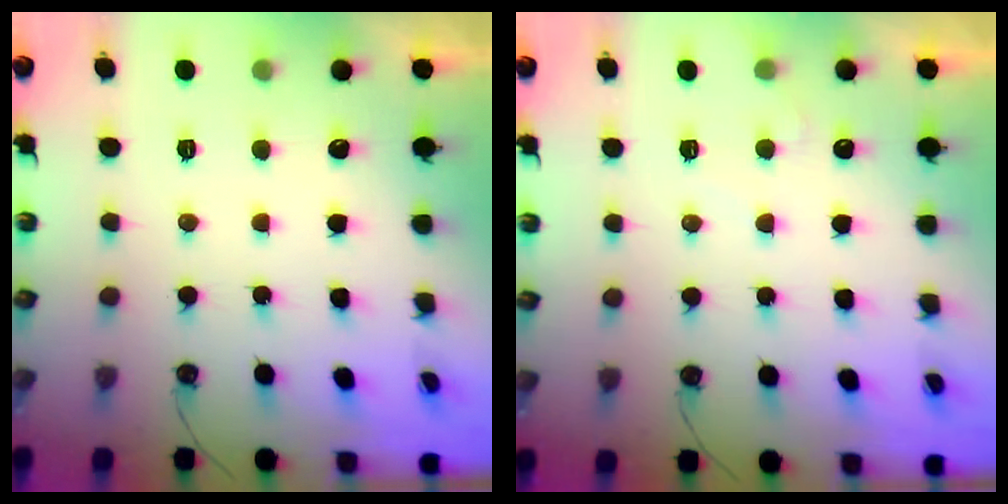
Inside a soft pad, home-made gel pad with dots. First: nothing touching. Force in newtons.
{"total": 4.3, "press": 4.3, "slide": 0.5}